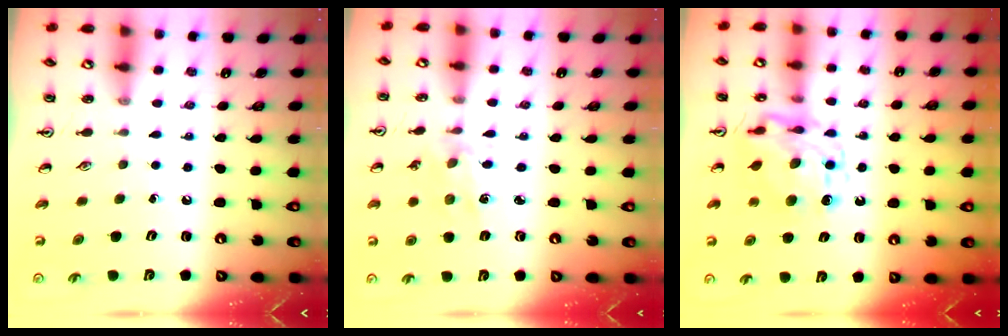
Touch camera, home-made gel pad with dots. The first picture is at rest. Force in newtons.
{"total": 1.7, "press": 1.6, "slide": 0.1}
{"total": 11.5, "press": 11.4, "slide": 1.2}